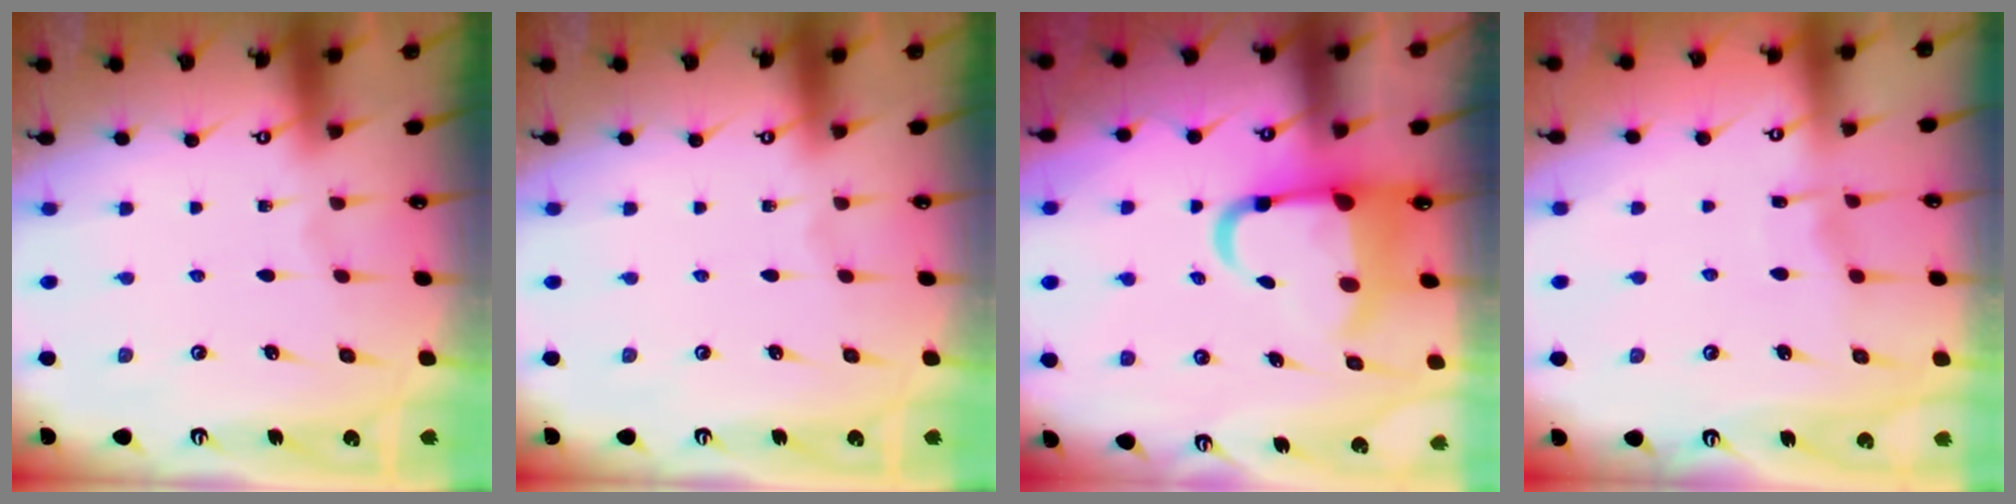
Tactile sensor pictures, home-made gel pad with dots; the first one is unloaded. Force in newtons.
{"total": 0.0}
{"total": 9.7, "press": 9.4, "slide": 2.3}
{"total": 5.2, "press": 5.1, "slide": 0.6}